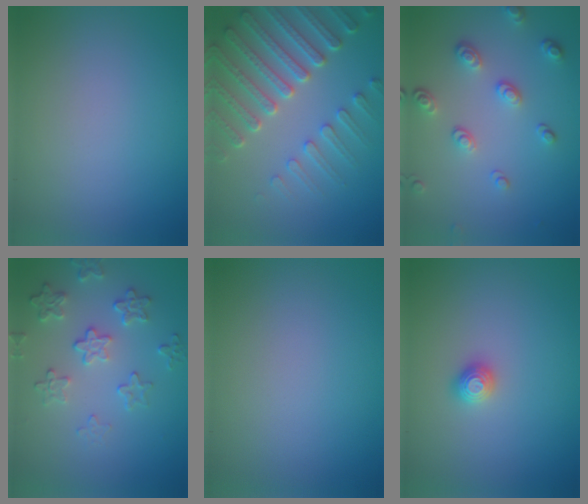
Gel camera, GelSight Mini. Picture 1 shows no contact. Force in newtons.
{"total": 6.7, "press": 5.4, "slide": 4.0}
{"total": 3.2, "press": 2.6, "slide": 1.9}
{"total": 3.4, "press": 2.9, "slide": 1.8}
{"total": 0.0}
{"total": 1.2, "press": 1.1, "slide": 0.2}